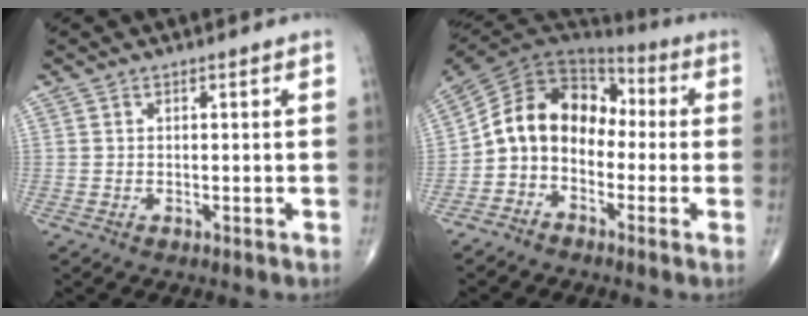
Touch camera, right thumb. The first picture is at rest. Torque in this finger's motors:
{"motor_torque": [0.25, 0.23, 0.48, -0.08, 0.31]}